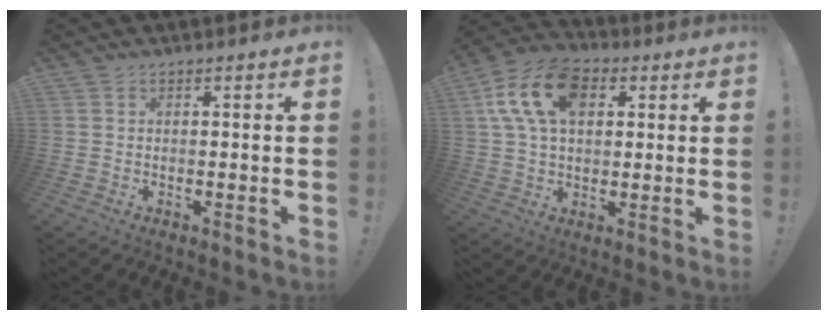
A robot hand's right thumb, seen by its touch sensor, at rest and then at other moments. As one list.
[{"total": 16.6, "force": [5.1, 10.6, 11.6], "torque": [-0.216, -0.001, 0.093]}]